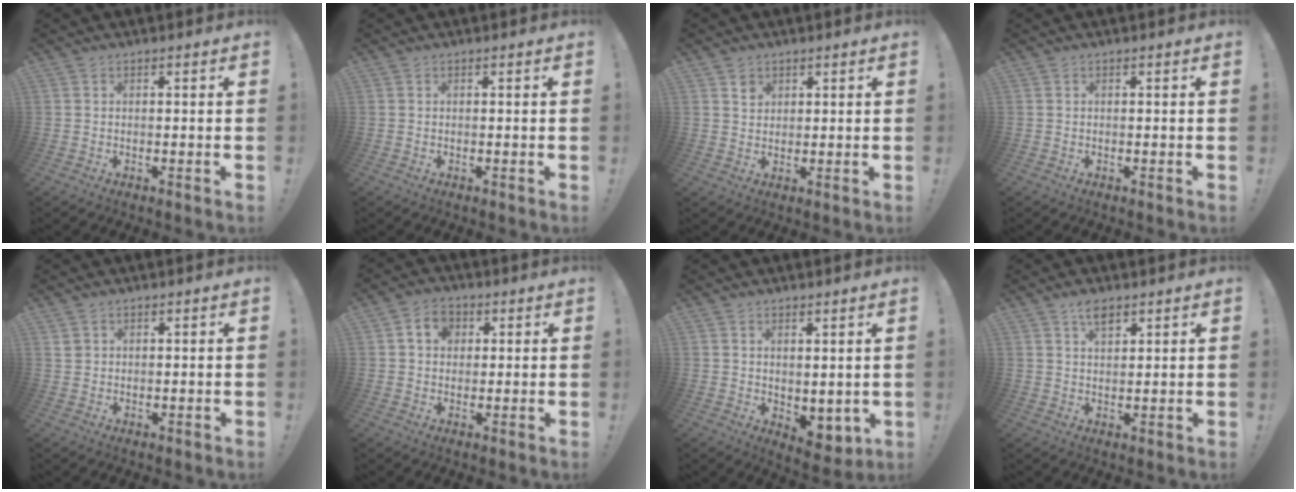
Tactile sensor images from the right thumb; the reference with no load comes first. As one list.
[{"total": 0.0}, {"total": 2.6, "force": [1.6, 2.0, 0.5], "torque": [0.009, -0.012, 0.026]}, {"total": 0.0}, {"total": 1.8, "force": [1.1, 1.4, 0.4], "torque": [-0.001, -0.003, 0.022]}, {"total": 6.6, "force": [2.1, 5.1, 3.6], "torque": [-0.049, 0.004, 0.037]}, {"total": 4.9, "force": [0.4, 3.7, 3.3], "torque": [-0.014, -0.017, 0.017]}, {"total": 4.8, "force": [3.4, 2.2, 2.6], "torque": [-0.036, -0.017, 0.058]}]